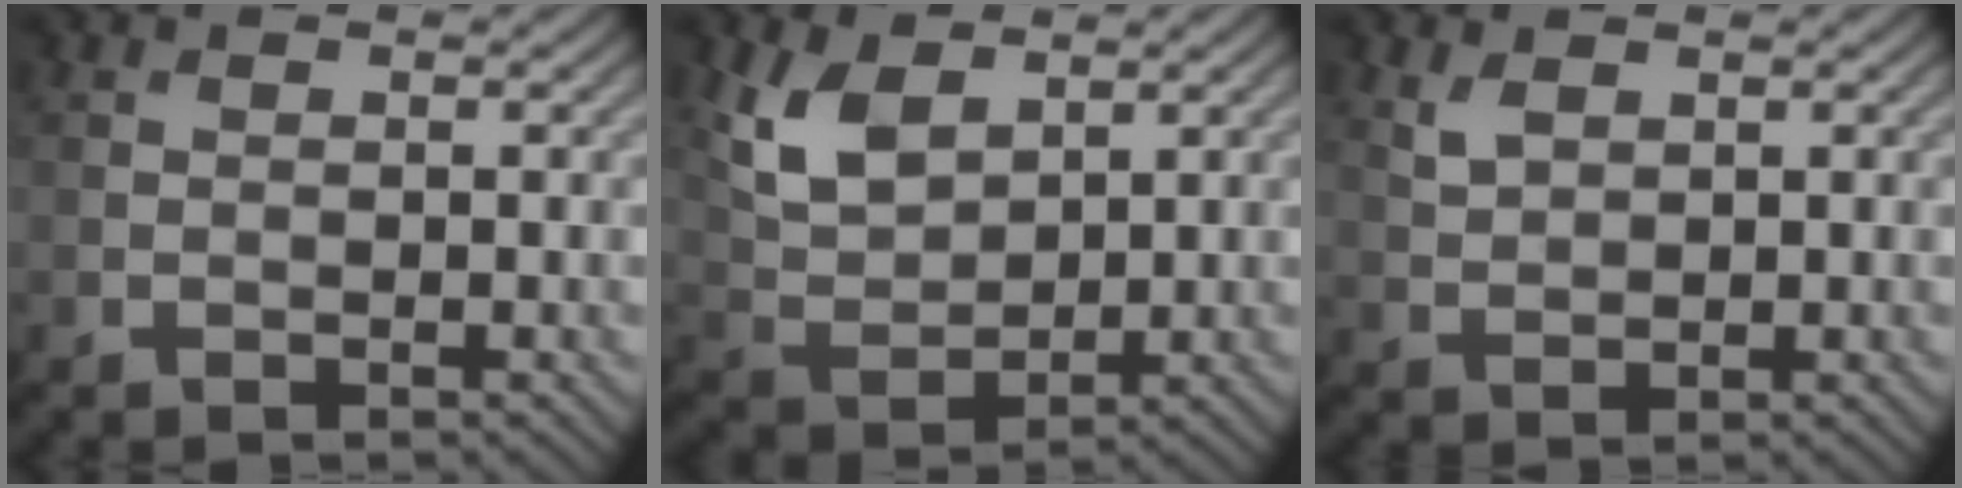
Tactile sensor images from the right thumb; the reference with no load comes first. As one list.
[{"total": 6.8, "force": [3.5, 3.8, 4.4], "torque": [-0.106, -0.006, 0.073]}, {"total": 2.2, "force": [1.4, 1.1, 1.3], "torque": [-0.038, -0.001, 0.033]}]